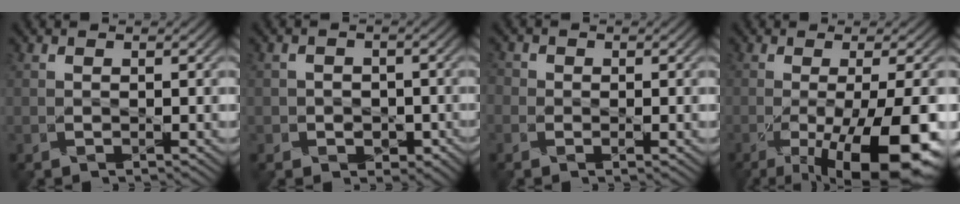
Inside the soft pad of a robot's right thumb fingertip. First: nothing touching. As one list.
[{"total": 3.7, "force": [-1.0, 3.5, 0.3], "torque": [-0.010, 0.009, -0.032]}, {"total": 2.3, "force": [-0.5, 1.9, 1.3], "torque": [-0.025, 0.002, -0.016]}, {"total": 14.8, "force": [-6.6, 4.0, 12.7], "torque": [-0.205, -0.025, -0.082]}]